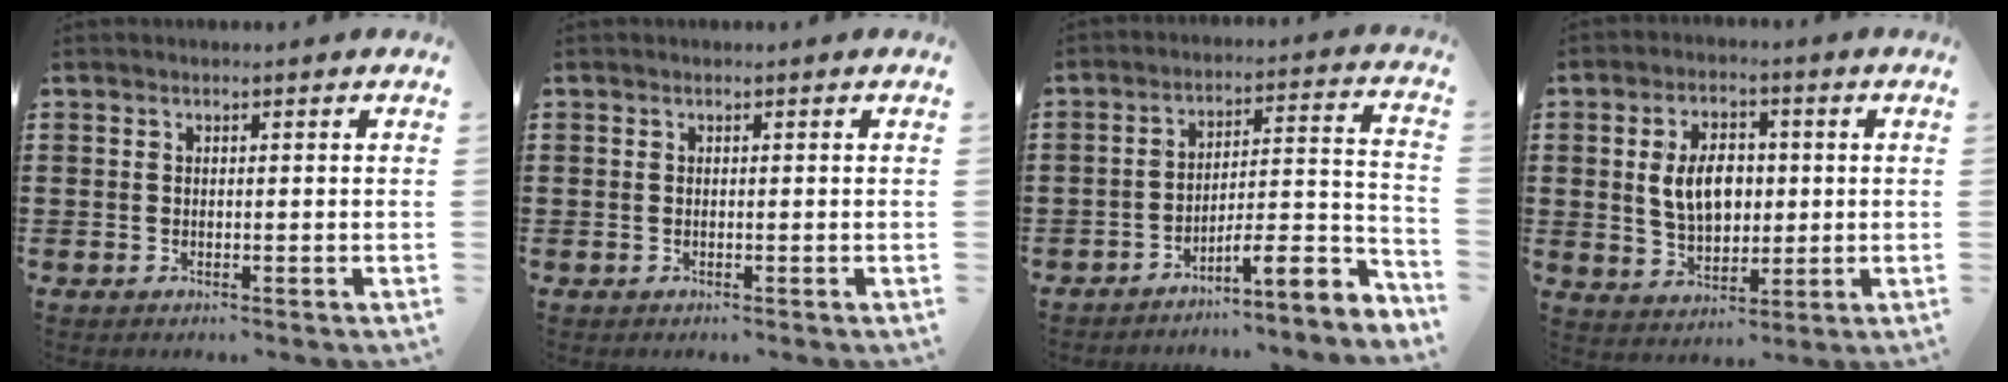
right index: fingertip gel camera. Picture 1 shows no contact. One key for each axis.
{"total": 0.0}
{"total": 6.9, "fx": -5.3, "fy": 0.7, "fz": 4.4, "tx": -0.062, "ty": -0.017, "tz": -0.103}
{"total": 7.3, "fx": 0.7, "fy": 4.7, "fz": 5.6, "tx": -0.115, "ty": 0.004, "tz": 0.004}